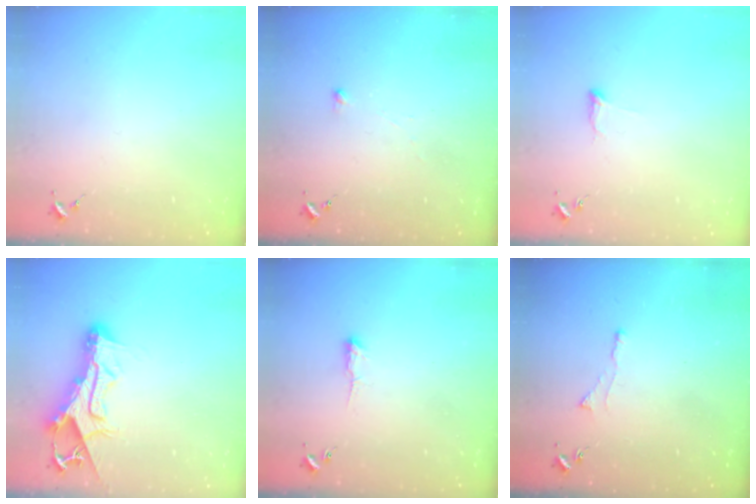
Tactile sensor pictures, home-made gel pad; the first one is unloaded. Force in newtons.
{"total": 2.6, "press": 2.6, "slide": 0.6}
{"total": 4.7, "press": 4.7, "slide": 0.7}
{"total": 13.0, "press": 12.9, "slide": 1.2}
{"total": 3.6, "press": 3.5, "slide": 0.8}
{"total": 3.0, "press": 2.9, "slide": 0.5}